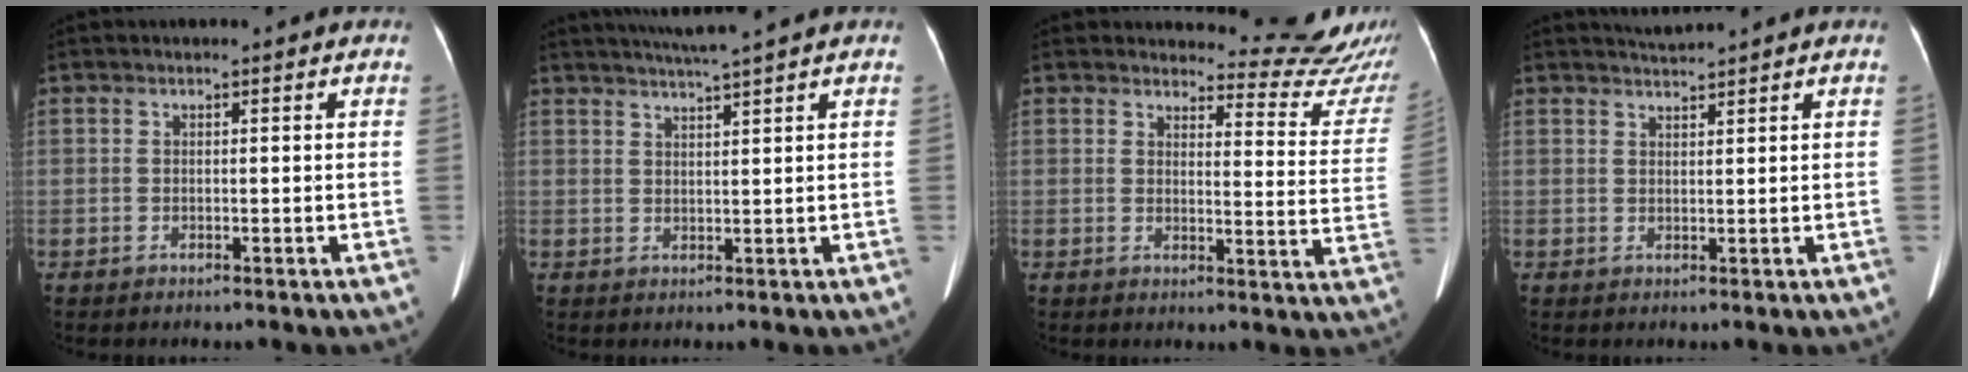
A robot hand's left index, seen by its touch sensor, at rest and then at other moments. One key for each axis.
{"total": 5.5, "fx": 4.7, "fy": -1.5, "fz": 2.4, "tx": -0.041, "ty": 0.008, "tz": 0.077}
{"total": 13.5, "fx": 13.4, "fy": 1.7, "fz": 0.1, "tx": 0.031, "ty": -0.099, "tz": 0.121}
{"total": 2.2, "fx": 2.1, "fy": -0.7, "fz": 0.1, "tx": -0.002, "ty": 0.007, "tz": 0.045}